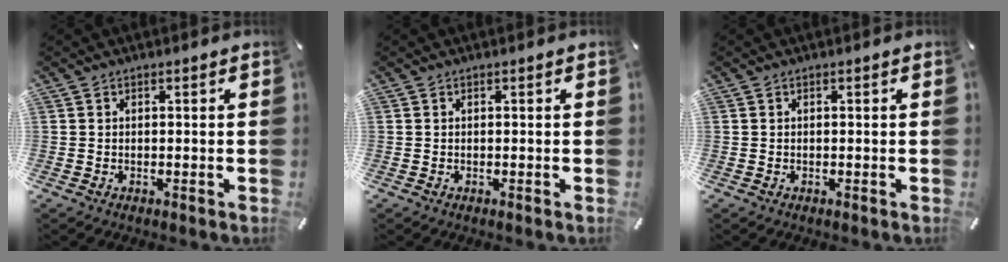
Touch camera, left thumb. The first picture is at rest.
{"total": 0.0}
{"total": 0.0}